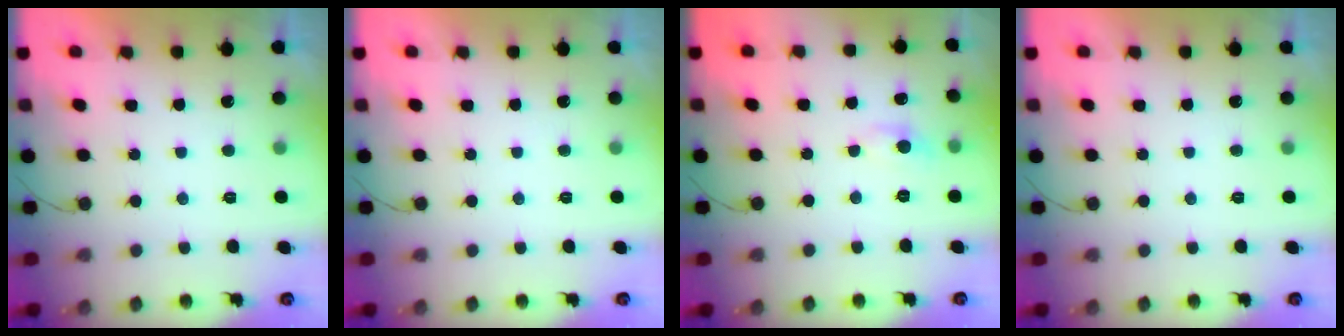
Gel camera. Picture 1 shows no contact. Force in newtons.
{"total": 0.0}
{"total": 4.5, "press": 4.4, "slide": 0.6}
{"total": 0.0}